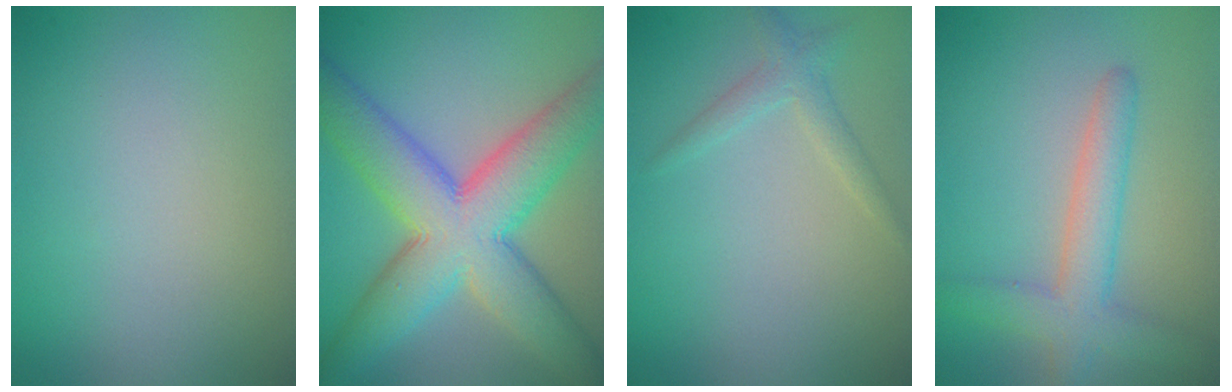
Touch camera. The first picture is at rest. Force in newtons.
{"total": 10.8, "press": 10.8, "slide": 0.5}
{"total": 1.7, "press": 1.7, "slide": 0.1}
{"total": 4.0, "press": 4.0, "slide": 0.3}